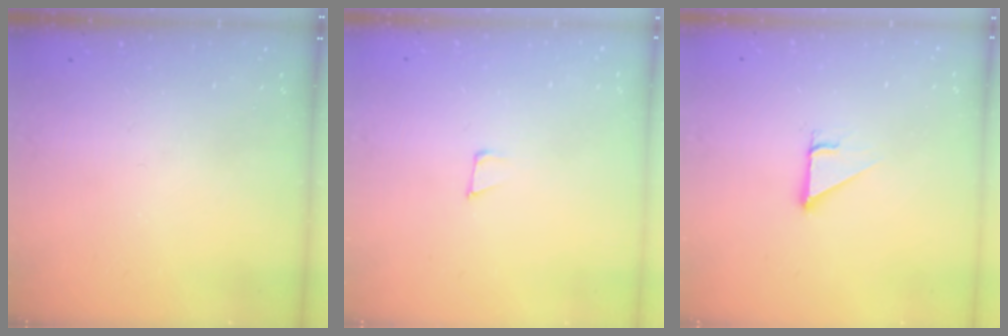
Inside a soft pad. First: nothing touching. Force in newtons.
{"total": 4.9, "press": 4.7, "slide": 1.0}
{"total": 2.7, "press": 2.7, "slide": 0.3}